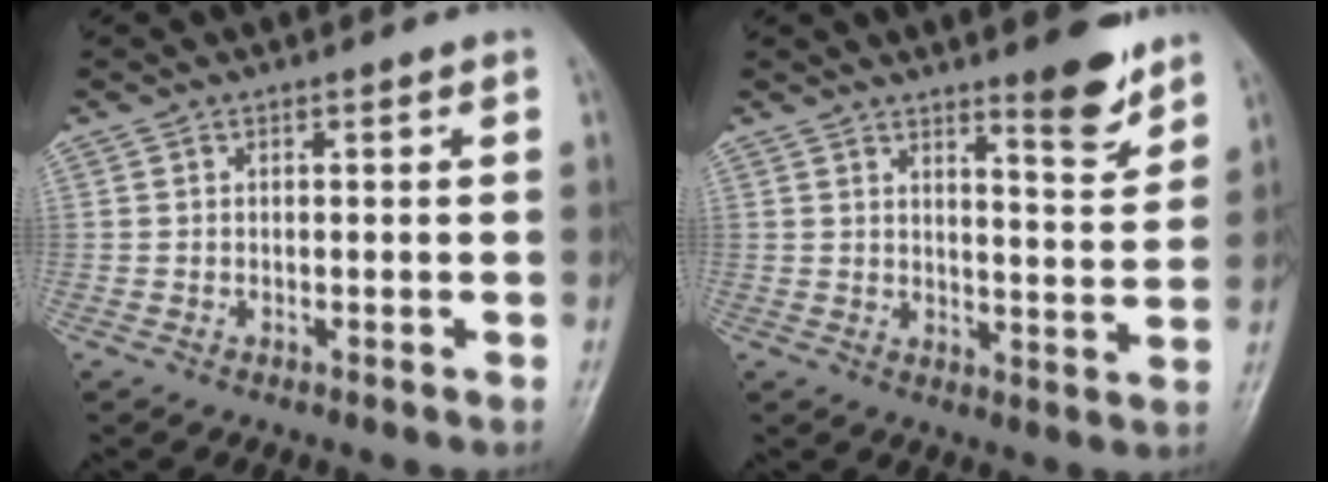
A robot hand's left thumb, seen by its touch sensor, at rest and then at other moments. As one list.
[{"total": 7.3, "force": [5.6, 1.4, 4.5], "torque": [-0.046, -0.047, 0.081]}]